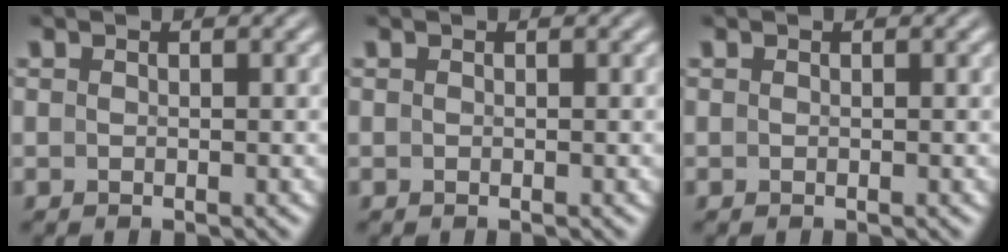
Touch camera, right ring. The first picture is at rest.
{"total": 0.0}
{"total": 0.0}